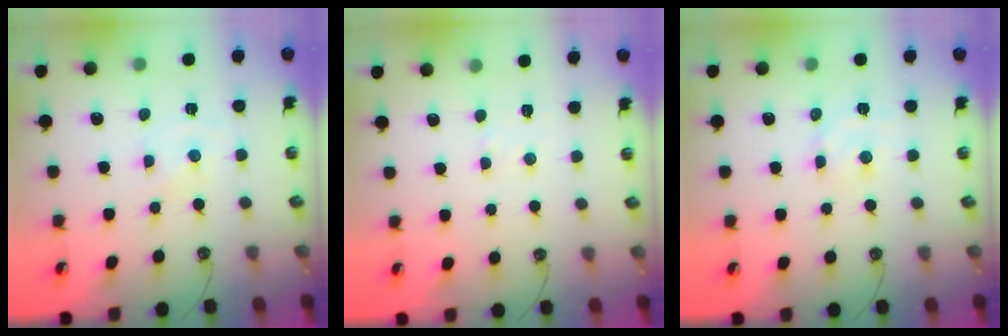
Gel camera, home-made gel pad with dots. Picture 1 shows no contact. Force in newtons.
{"total": 2.2, "press": 2.2, "slide": 0.3}
{"total": 4.1, "press": 4.1, "slide": 0.2}